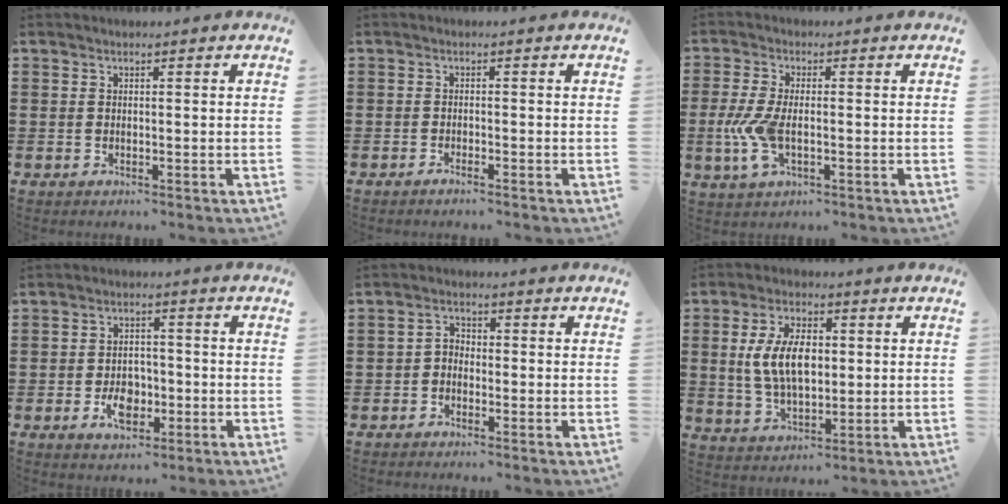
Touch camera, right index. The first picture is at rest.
{"total": 0.9, "force": [-0.9, -0.1, 0.1], "torque": [-0.003, -0.001, -0.018]}
{"total": 6.2, "force": [-1.2, 2.6, 5.4], "torque": [-0.136, -0.011, -0.028]}
{"total": 4.9, "force": [-1.6, 3.2, 3.3], "torque": [-0.051, -0.001, -0.032]}
{"total": 1.8, "force": [-1.3, 1.0, 0.7], "torque": [-0.017, 0.008, -0.029]}
{"total": 8.8, "force": [0.8, 4.7, 7.3], "torque": [-0.155, 0.006, 0.007]}